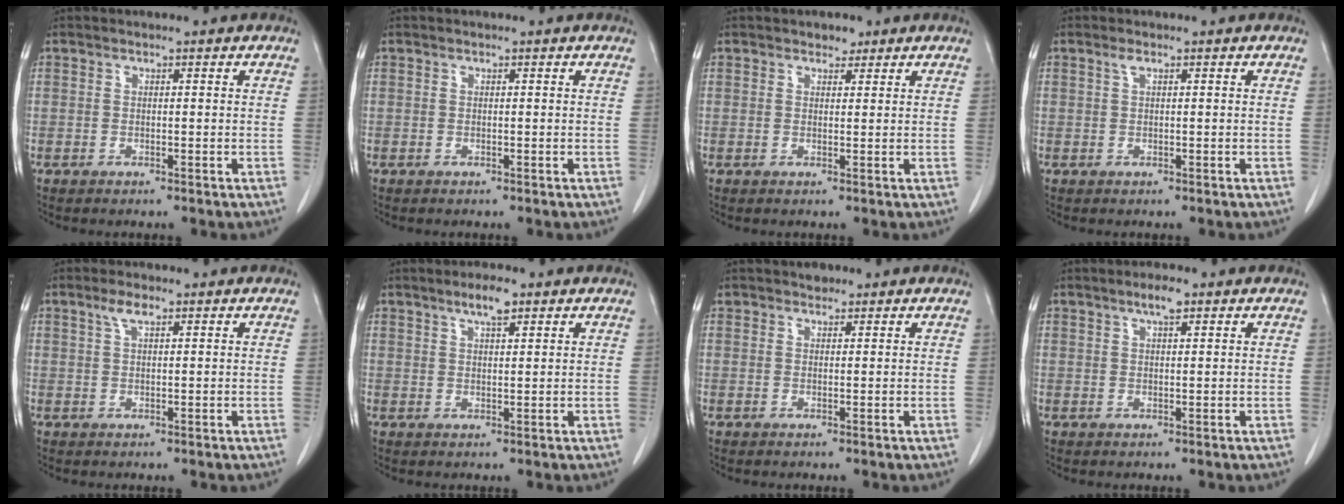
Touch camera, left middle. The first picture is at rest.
{"total": 0.0}
{"total": 1.6, "force": [1.1, 1.0, 0.4], "torque": [-0.007, -0.001, 0.015]}
{"total": 0.7, "force": [0.4, 0.2, 0.6], "torque": [-0.015, 0.005, 0.007]}
{"total": 2.3, "force": [1.4, 0.7, 1.7], "torque": [-0.041, 0.007, 0.030]}
{"total": 3.5, "force": [2.4, 0.7, 2.5], "torque": [-0.049, 0.003, 0.041]}
{"total": 1.4, "force": [1.1, 0.8, 0.2], "torque": [-0.007, 0.005, 0.017]}
{"total": 2.6, "force": [1.7, 0.5, 1.9], "torque": [-0.038, 0.004, 0.029]}